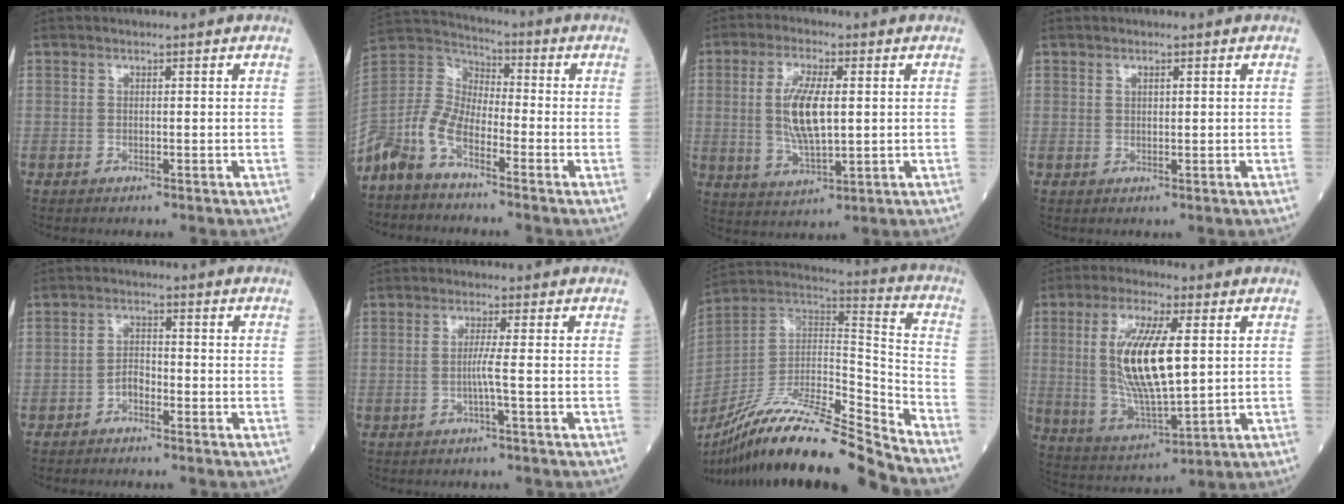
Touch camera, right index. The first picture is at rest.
{"total": 11.1, "force": [-7.9, 4.4, 6.3], "torque": [-0.152, 0.018, -0.163]}
{"total": 8.9, "force": [0.9, 2.5, 8.5], "torque": [-0.177, -0.001, 0.022]}
{"total": 0.8, "force": [0.5, 0.2, 0.5], "torque": [-0.012, 0.001, 0.011]}
{"total": 2.1, "force": [-1.5, 0.8, 1.2], "torque": [-0.019, 0.005, -0.026]}
{"total": 2.3, "force": [-0.5, -0.9, 2.0], "torque": [-0.042, -0.001, -0.011]}
{"total": 22.2, "force": [-18.4, 0.2, 12.3], "torque": [-0.231, 0.005, -0.331]}
{"total": 14.3, "force": [2.3, 3.4, 13.7], "torque": [-0.280, -0.005, 0.049]}